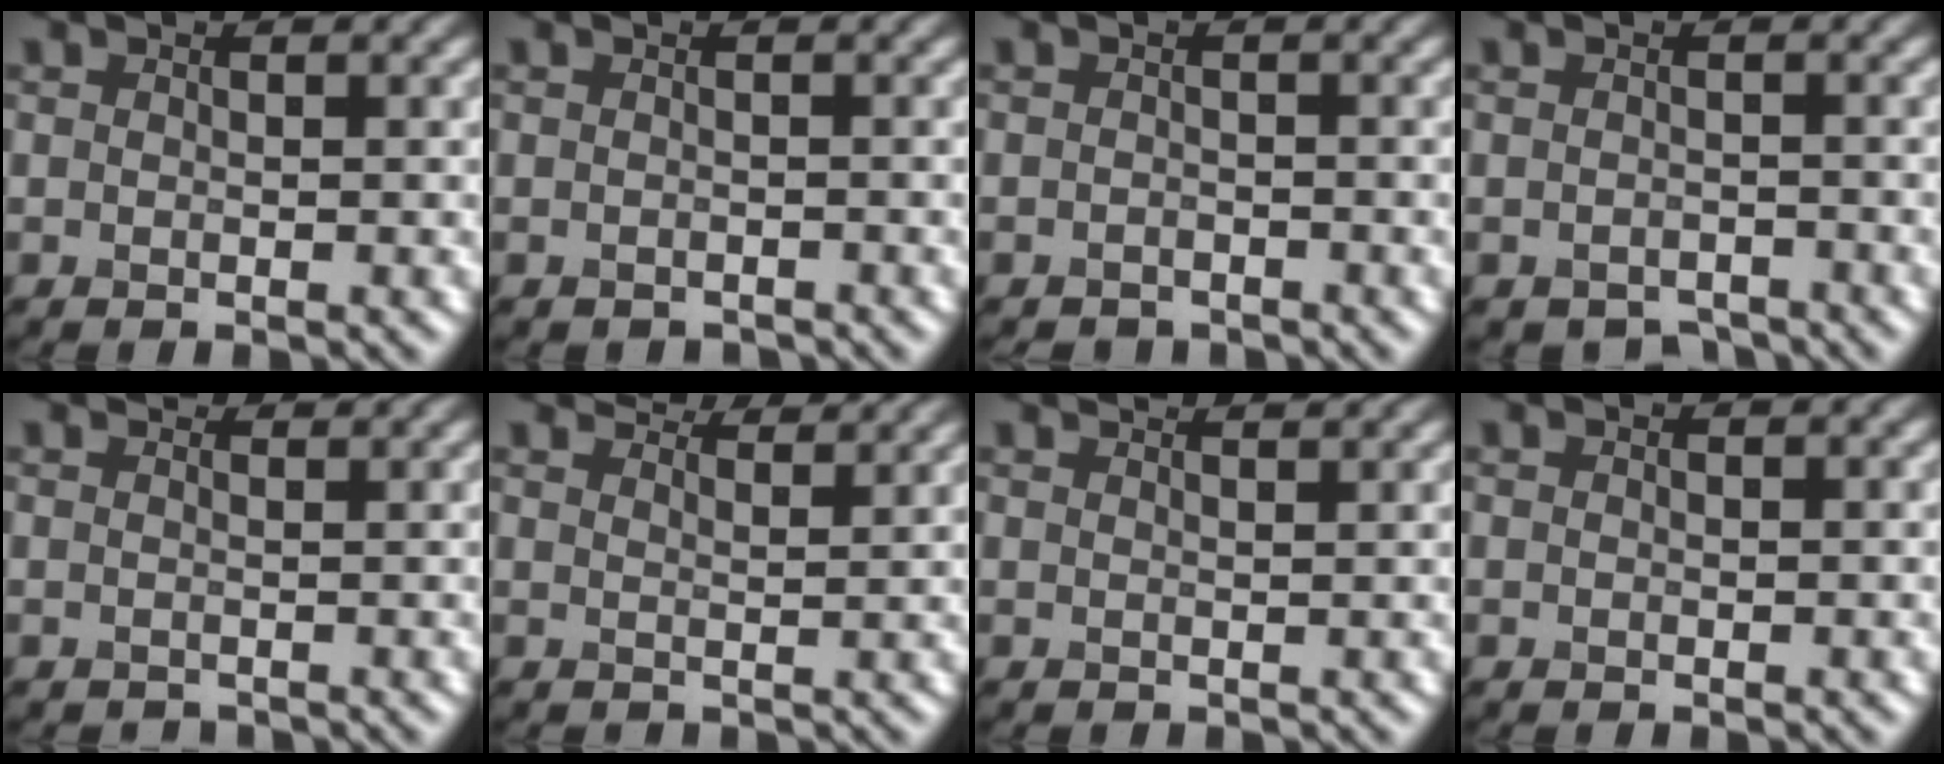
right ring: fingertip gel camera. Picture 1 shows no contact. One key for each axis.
{"total": 1.0, "fx": -1.0, "fy": 0.1, "fz": -0.1, "tx": 0.000, "ty": -0.008, "tz": -0.017}
{"total": 1.0, "fx": -0.9, "fy": 0.3, "fz": -0.2, "tx": 0.003, "ty": -0.002, "tz": -0.016}
{"total": 1.8, "fx": -1.7, "fy": 0.7, "fz": 0.1, "tx": 0.001, "ty": -0.005, "tz": -0.027}
{"total": 1.5, "fx": 1.2, "fy": 0.8, "fz": 0.2, "tx": -0.006, "ty": -0.003, "tz": 0.017}
{"total": 5.2, "fx": 5.0, "fy": 0.7, "fz": 1.4, "tx": -0.030, "ty": 0.007, "tz": 0.058}
{"total": 3.0, "fx": 2.7, "fy": 0.6, "fz": 1.0, "tx": -0.003, "ty": 0.007, "tz": 0.024}
{"total": 0.0}